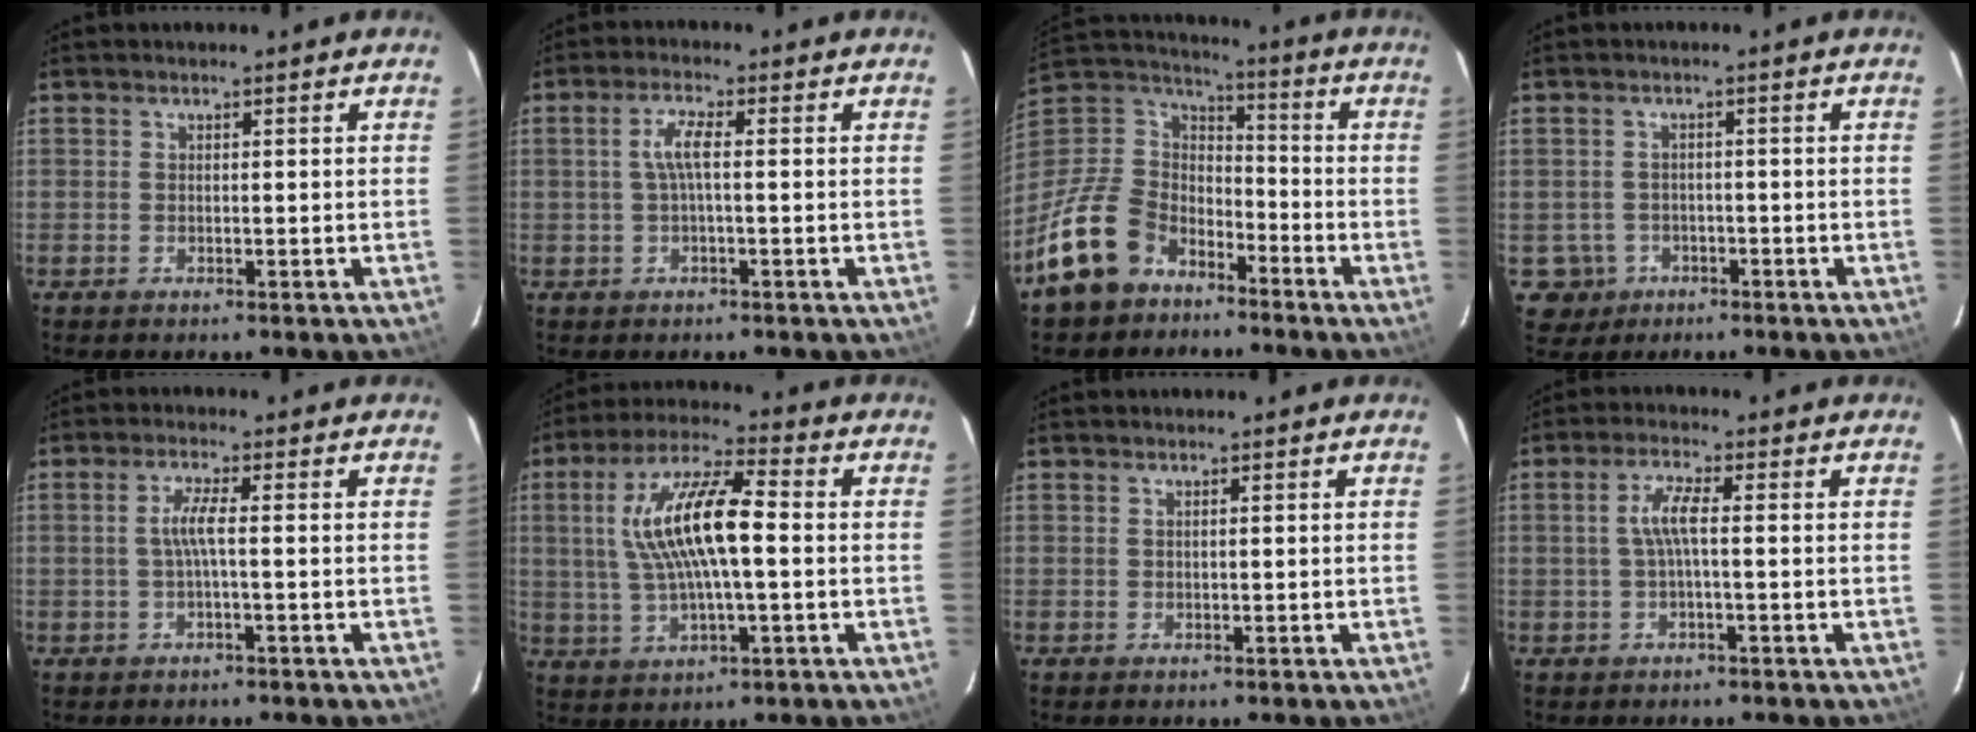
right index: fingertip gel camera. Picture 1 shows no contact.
{"total": 3.7, "force": [0.0, 0.6, 3.6], "torque": [-0.073, 0.006, 0.001]}
{"total": 16.4, "force": [-10.9, 10.6, 6.1], "torque": [-0.157, 0.025, -0.181]}
{"total": 4.6, "force": [-1.7, 4.3, 0.2], "torque": [-0.014, 0.015, -0.022]}
{"total": 3.1, "force": [-0.4, -0.1, 3.1], "torque": [-0.065, 0.002, -0.007]}
{"total": 14.0, "force": [1.0, 3.7, 13.4], "torque": [-0.259, 0.015, 0.020]}
{"total": 0.0}
{"total": 3.9, "force": [-0.2, 0.4, 3.9], "torque": [-0.078, 0.005, -0.002]}